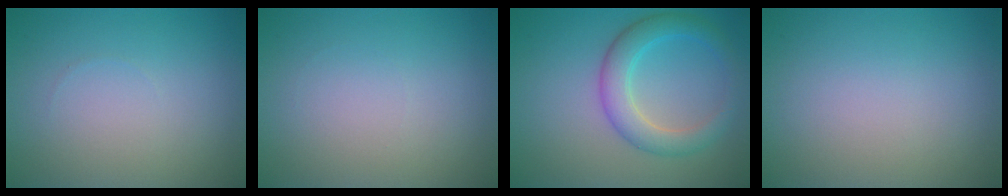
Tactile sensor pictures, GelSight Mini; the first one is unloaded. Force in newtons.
{"total": 0.0}
{"total": 4.1, "press": 4.1, "slide": 0.1}
{"total": 0.0}